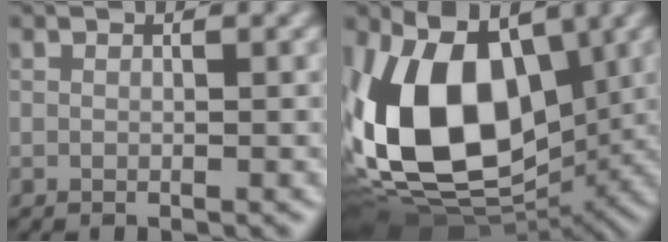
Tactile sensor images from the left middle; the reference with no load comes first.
{"total": 15.9, "force": [1.1, 10.0, 12.3], "torque": [-0.239, -0.007, -0.002]}